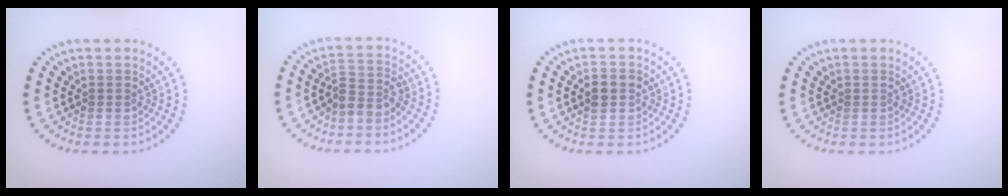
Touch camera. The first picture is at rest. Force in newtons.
{"total": 2.4, "press": 1.8, "slide": 1.6}
{"total": 2.3, "press": 2.3, "slide": 0.1}
{"total": 0.0}